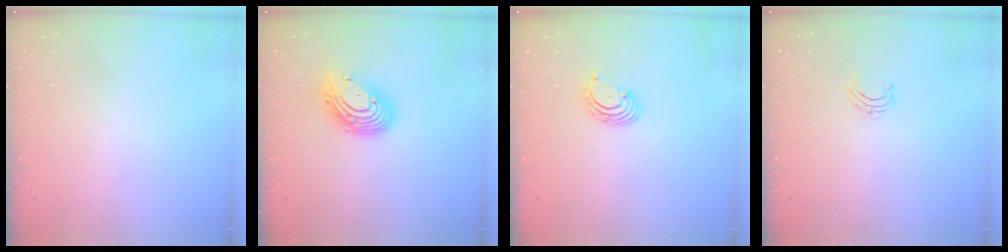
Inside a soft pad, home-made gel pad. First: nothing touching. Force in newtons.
{"total": 13.1, "press": 13.1, "slide": 1.1}
{"total": 2.9, "press": 2.9, "slide": 0.1}
{"total": 4.3, "press": 4.3, "slide": 0.3}